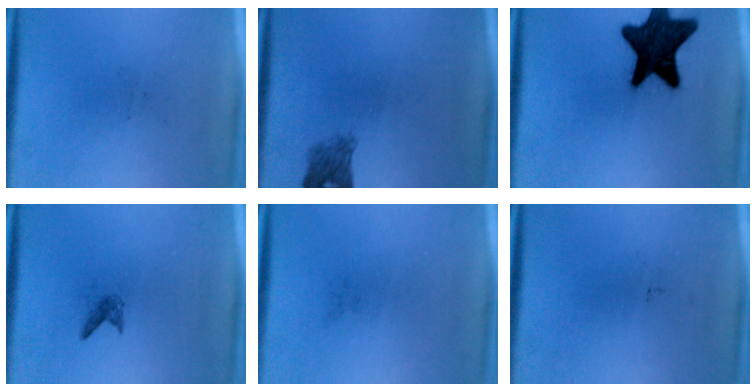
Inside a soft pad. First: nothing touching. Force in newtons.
{"total": 2.9}
{"total": 16.1}
{"total": 0.9}
{"total": 0.0}
{"total": 0.0}